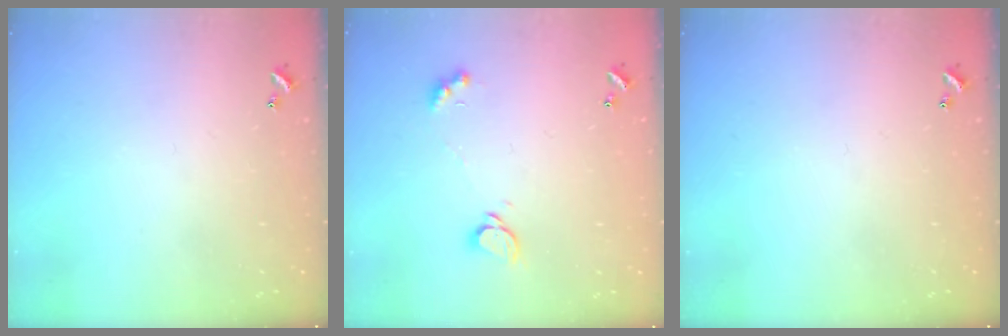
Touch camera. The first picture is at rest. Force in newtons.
{"total": 2.1, "press": 2.1, "slide": 0.3}
{"total": 0.0}